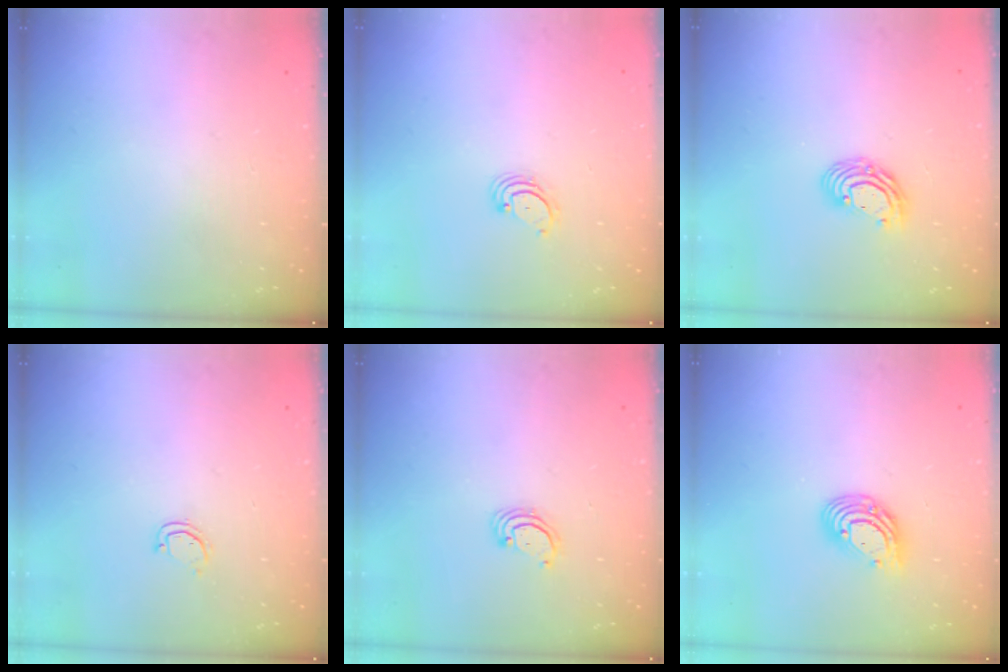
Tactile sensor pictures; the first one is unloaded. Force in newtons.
{"total": 2.7, "press": 2.7, "slide": 0.3}
{"total": 7.6, "press": 7.6, "slide": 0.9}
{"total": 3.2, "press": 3.2, "slide": 0.2}
{"total": 2.3, "press": 2.3, "slide": 0.2}
{"total": 9.9, "press": 9.9, "slide": 1.1}